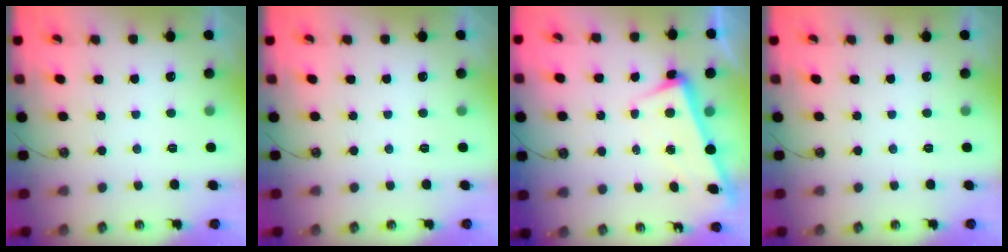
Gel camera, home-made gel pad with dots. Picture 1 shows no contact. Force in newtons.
{"total": 0.0}
{"total": 3.1, "press": 3.0, "slide": 1.1}
{"total": 0.0}